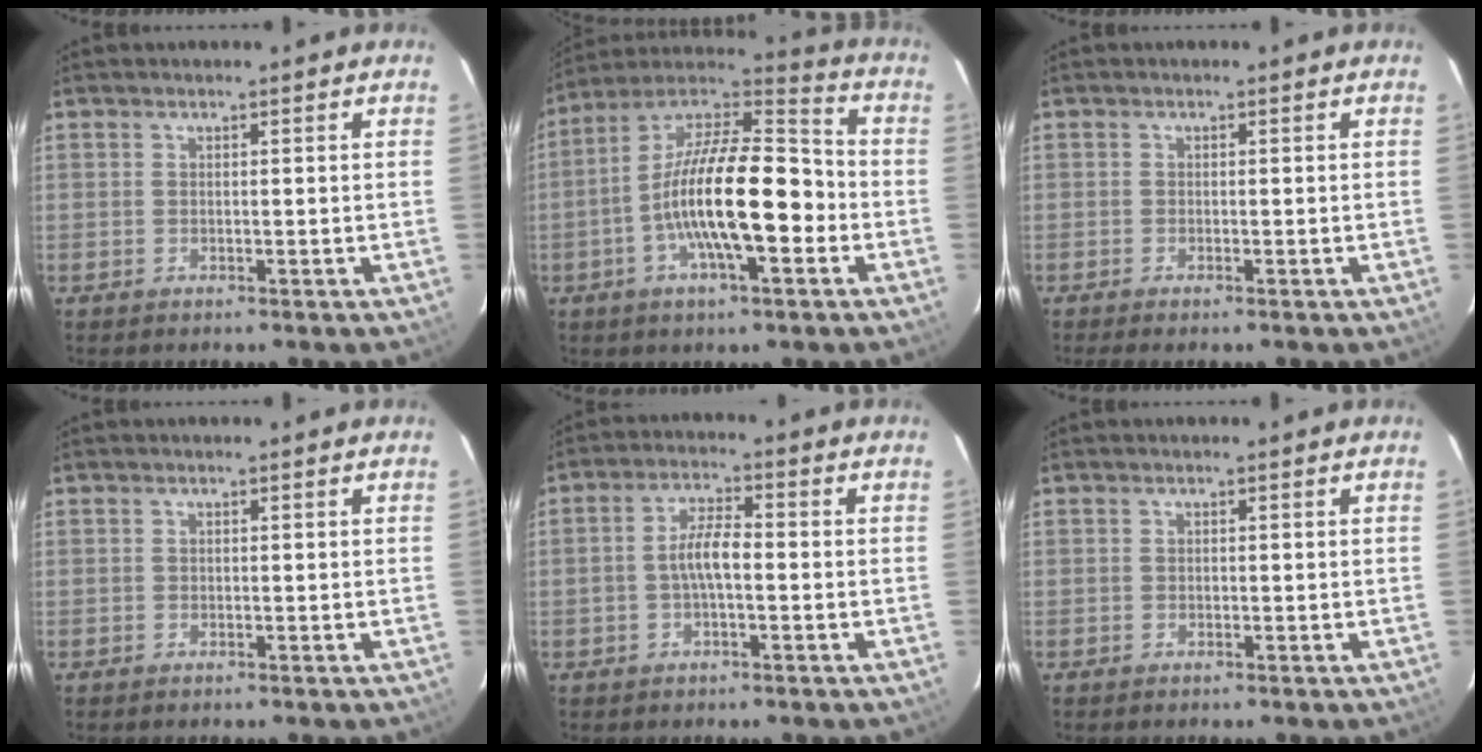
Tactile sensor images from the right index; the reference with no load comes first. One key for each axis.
{"total": 18.8, "fx": -4.5, "fy": 6.0, "fz": 17.2, "tx": -0.309, "ty": 0.005, "tz": -0.091}
{"total": 1.4, "fx": -1.2, "fy": 0.1, "fz": 0.8, "tx": -0.020, "ty": -0.003, "tz": -0.021}
{"total": 0.0}
{"total": 5.3, "fx": -0.9, "fy": 1.9, "fz": 4.8, "tx": -0.096, "ty": 0.012, "tz": -0.016}
{"total": 0.0}